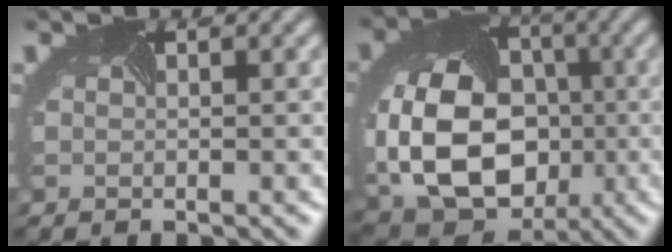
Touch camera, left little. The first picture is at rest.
{"total": 13.0, "force": [-1.9, 9.9, 8.2], "torque": [-0.174, -0.029, -0.022]}